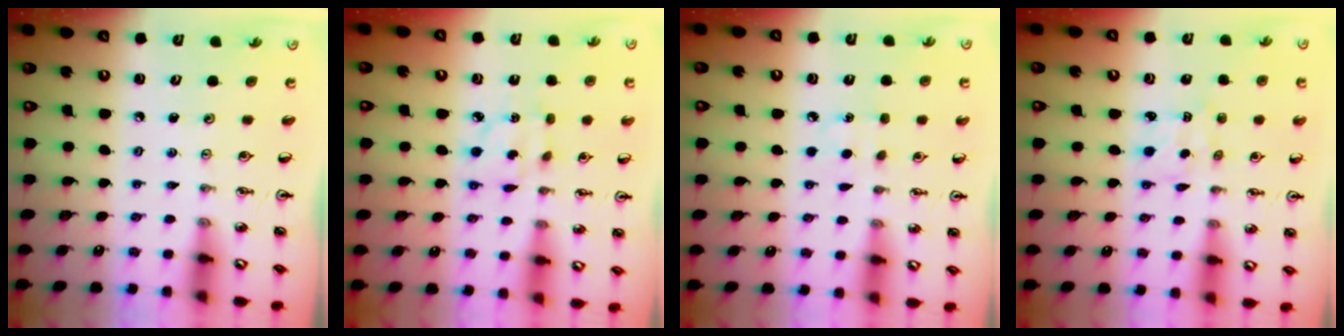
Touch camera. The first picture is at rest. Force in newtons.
{"total": 3.3, "press": 3.3, "slide": 0.2}
{"total": 4.7, "press": 4.6, "slide": 0.5}
{"total": 2.8, "press": 2.8, "slide": 0.4}